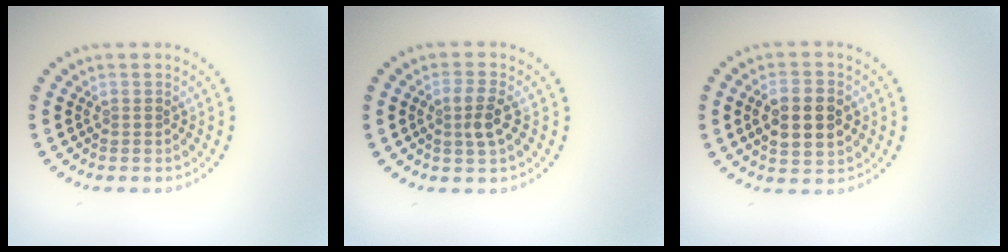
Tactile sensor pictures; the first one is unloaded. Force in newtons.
{"total": 2.2, "press": 2.1, "slide": 0.7}
{"total": 5.3, "press": 5.3, "slide": 0.4}